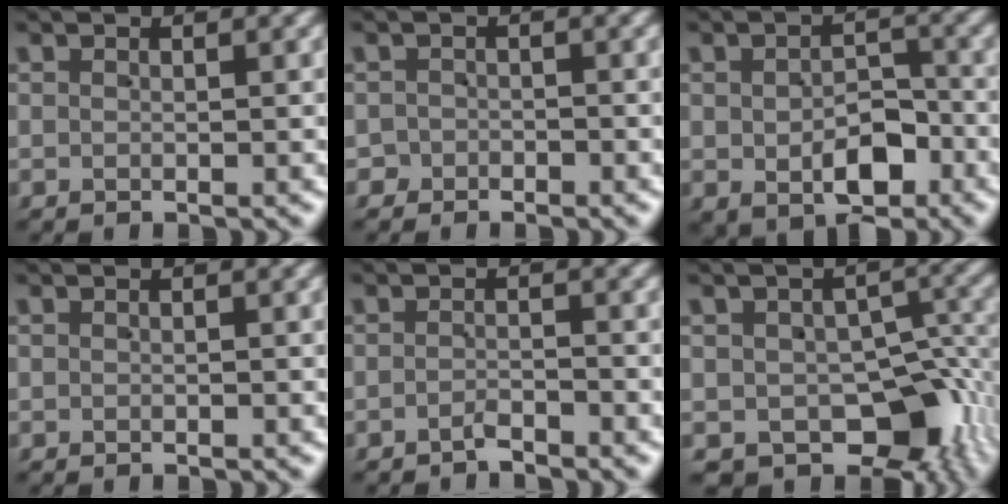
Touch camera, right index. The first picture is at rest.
{"total": 1.8, "force": [-1.3, 1.1, -0.7], "torque": [0.019, -0.005, -0.025]}
{"total": 4.7, "force": [-1.3, 3.1, 3.3], "torque": [-0.037, -0.016, -0.010]}
{"total": 0.0}
{"total": 1.6, "force": [-1.6, 0.1, 0.0], "torque": [0.007, 0.001, -0.032]}
{"total": 14.2, "force": [-7.1, 9.6, 7.7], "torque": [-0.117, -0.070, -0.084]}